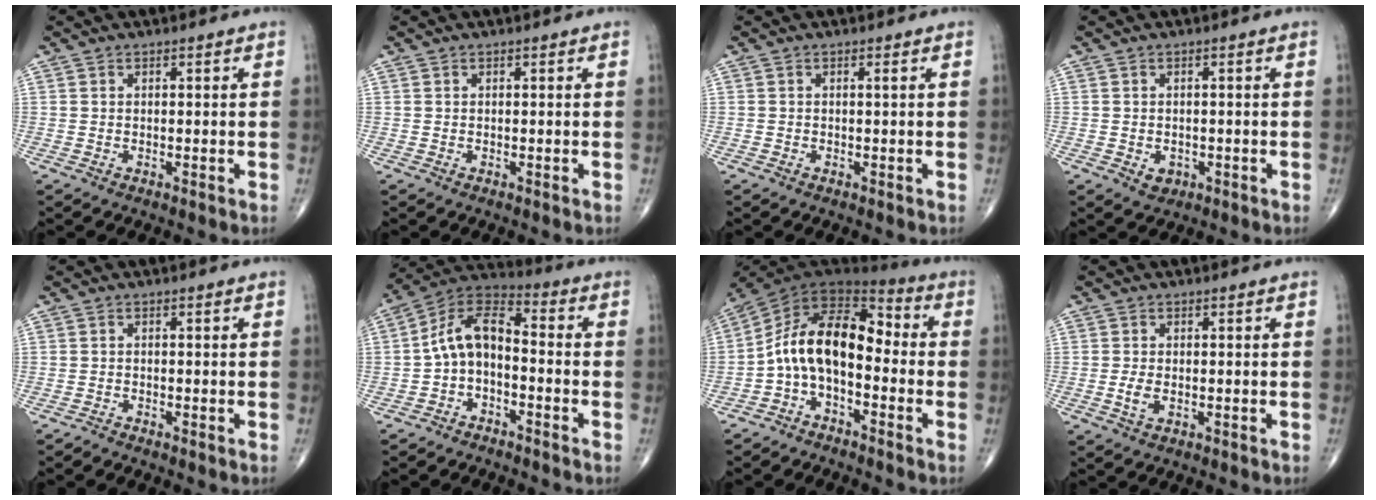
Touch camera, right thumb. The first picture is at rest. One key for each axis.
{"total": 0.0}
{"total": 0.0}
{"total": 2.3, "fx": -0.8, "fy": 1.9, "fz": 1.1, "tx": -0.008, "ty": 0.001, "tz": -0.004}
{"total": 0.7, "fx": -0.7, "fy": 0.0, "fz": 0.0, "tx": -0.005, "ty": -0.003, "tz": -0.018}
{"total": 9.7, "fx": -2.2, "fy": 5.7, "fz": 7.6, "tx": -0.129, "ty": 0.055, "tz": -0.054}
{"total": 13.5, "fx": -2.2, "fy": 7.5, "fz": 11.0, "tx": -0.173, "ty": 0.077, "tz": -0.054}
{"total": 2.5, "fx": -0.5, "fy": 1.4, "fz": 2.0, "tx": -0.044, "ty": -0.003, "tz": -0.009}